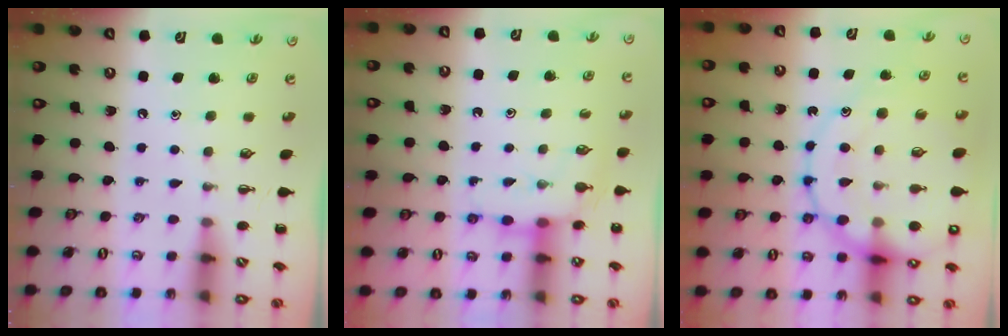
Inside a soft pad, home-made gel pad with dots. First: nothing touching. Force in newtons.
{"total": 7.9, "press": 7.8, "slide": 0.8}
{"total": 21.3, "press": 21.1, "slide": 2.9}